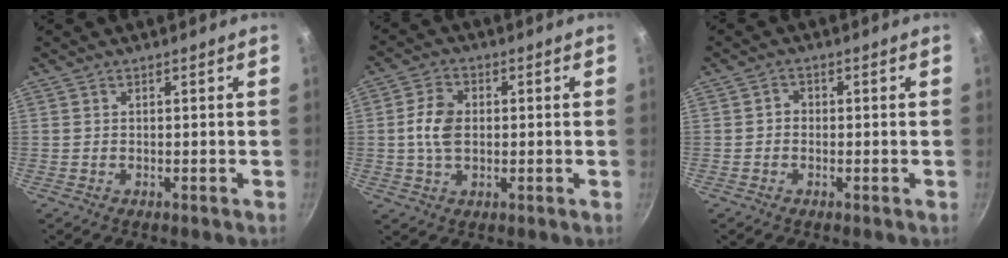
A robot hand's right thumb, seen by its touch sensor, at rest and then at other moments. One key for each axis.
{"total": 7.1, "fx": 0.2, "fy": 4.8, "fz": 5.2, "tx": -0.093, "ty": 0.010, "tz": -0.003}
{"total": 1.5, "fx": -0.5, "fy": 1.2, "fz": 0.7, "tx": -0.008, "ty": 0.009, "tz": -0.013}